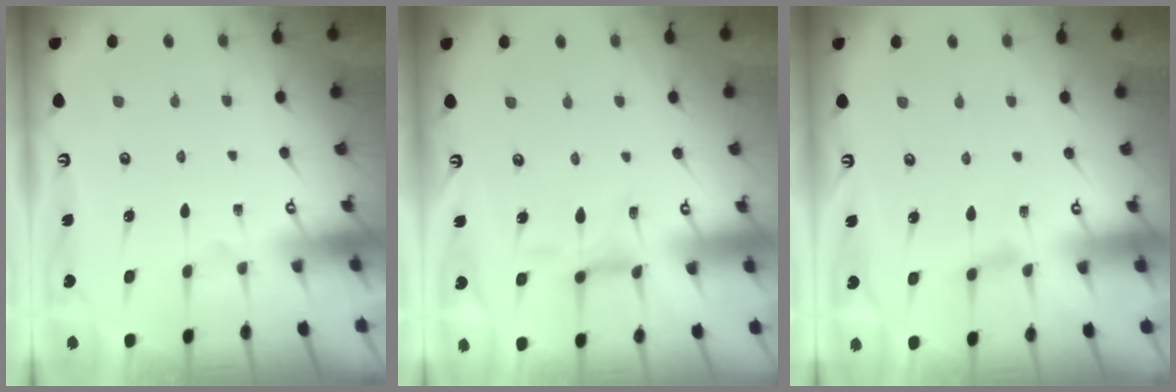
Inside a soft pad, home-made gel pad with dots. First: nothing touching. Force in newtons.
{"total": 3.9, "press": 3.8, "slide": 0.7}
{"total": 1.4, "press": 1.4, "slide": 0.4}